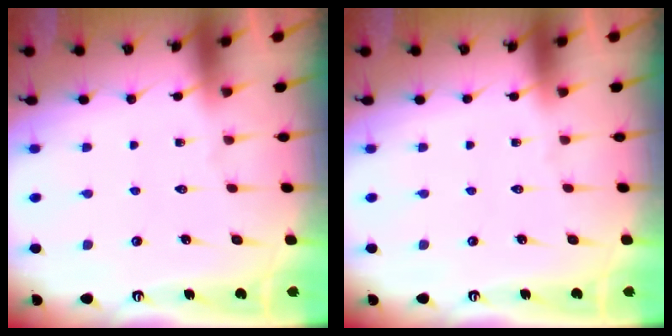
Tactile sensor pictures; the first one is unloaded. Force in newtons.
{"total": 0.0}